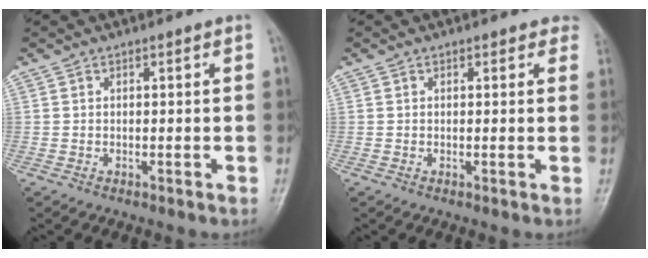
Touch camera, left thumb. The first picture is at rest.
{"total": 2.4, "force": [1.9, 1.4, 0.6], "torque": [0.022, -0.004, 0.005]}